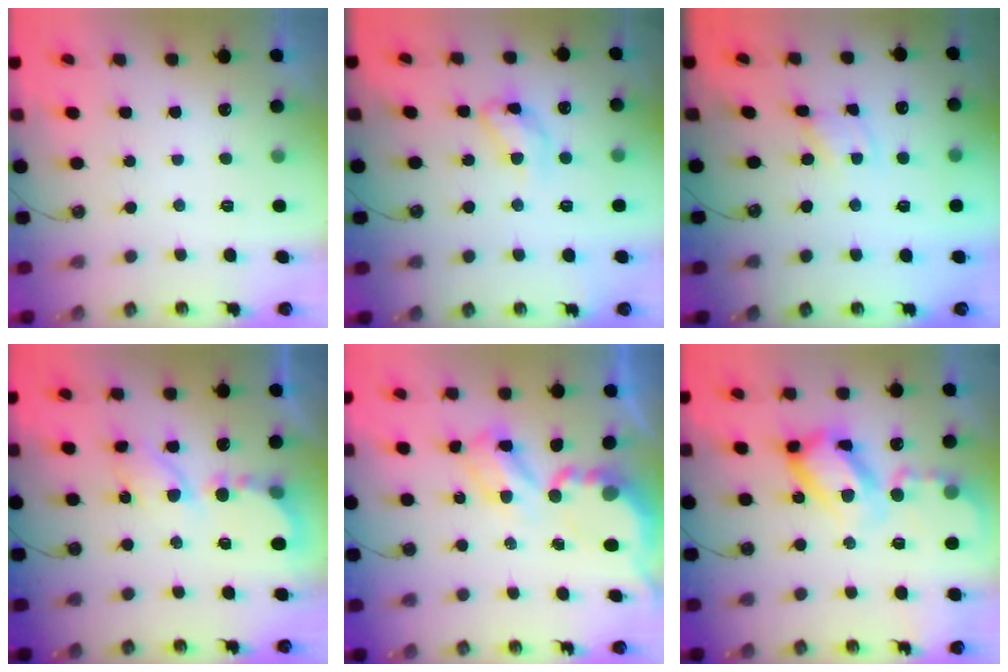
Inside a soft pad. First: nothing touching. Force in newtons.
{"total": 12.8, "press": 12.8, "slide": 1.0}
{"total": 1.5, "press": 1.5, "slide": 0.0}
{"total": 6.4, "press": 6.4, "slide": 0.3}
{"total": 8.1, "press": 8.1, "slide": 0.5}
{"total": 19.7, "press": 19.6, "slide": 2.0}